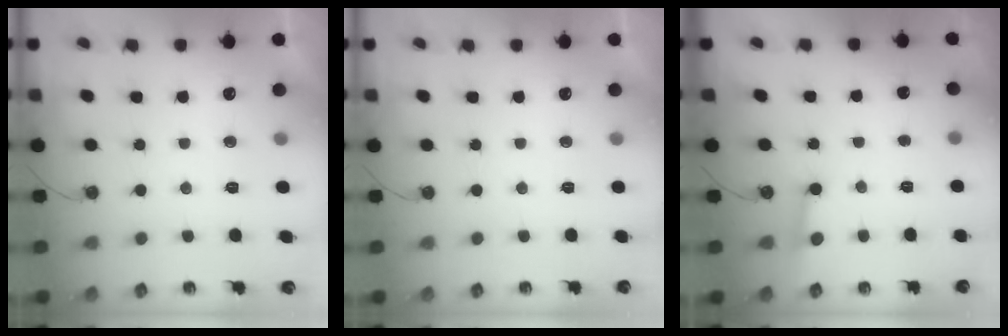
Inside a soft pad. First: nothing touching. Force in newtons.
{"total": 0.0}
{"total": 2.8, "press": 2.7, "slide": 0.6}